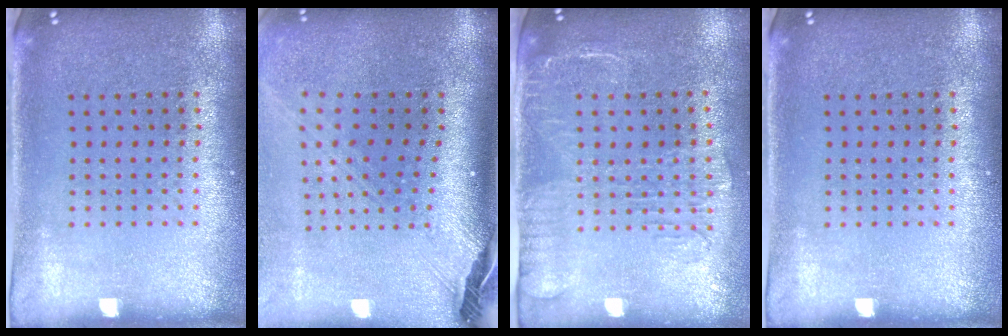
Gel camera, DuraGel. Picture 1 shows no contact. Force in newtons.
{"total": 2.9, "press": 2.0, "slide": 2.0}
{"total": 1.8, "press": 1.5, "slide": 0.9}
{"total": 0.0}